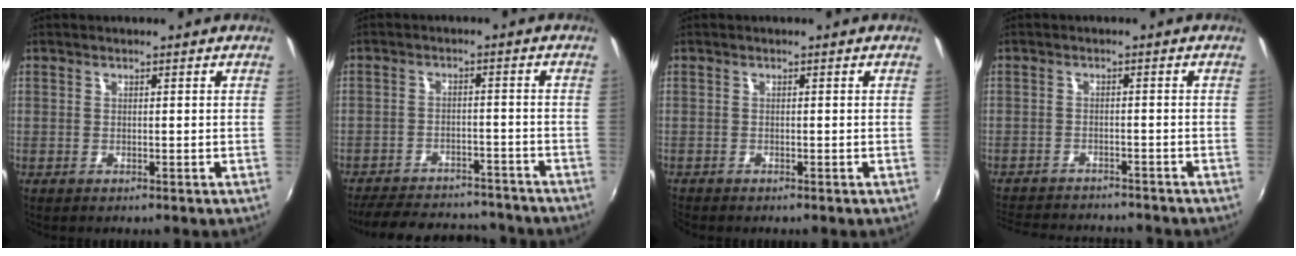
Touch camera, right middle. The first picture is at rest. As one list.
[{"total": 19.3, "force": [-16.8, 6.2, 7.1], "torque": [-0.159, 0.011, -0.218]}, {"total": 1.1, "force": [-1.0, 0.2, 0.1], "torque": [-0.005, -0.007, -0.022]}, {"total": 12.5, "force": [-11.3, 3.0, 4.3], "torque": [-0.106, -0.009, -0.168]}]